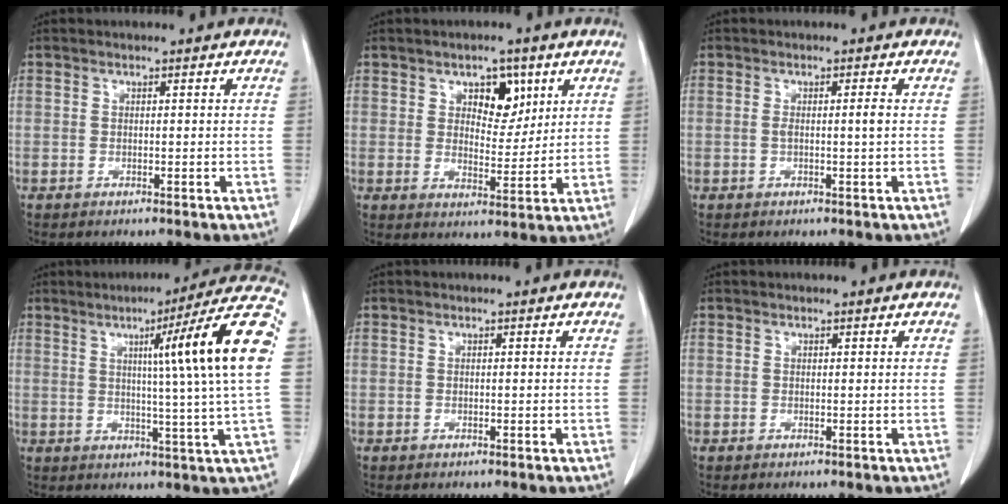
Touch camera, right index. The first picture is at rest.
{"total": 6.1, "force": [3.0, 3.4, 4.0], "torque": [-0.054, 0.005, 0.048]}
{"total": 1.8, "force": [0.0, -0.1, 1.8], "torque": [-0.034, 0.000, 0.001]}
{"total": 16.5, "force": [3.0, -2.3, 16.1], "torque": [-0.217, 0.007, 0.034]}
{"total": 0.0}
{"total": 0.0}